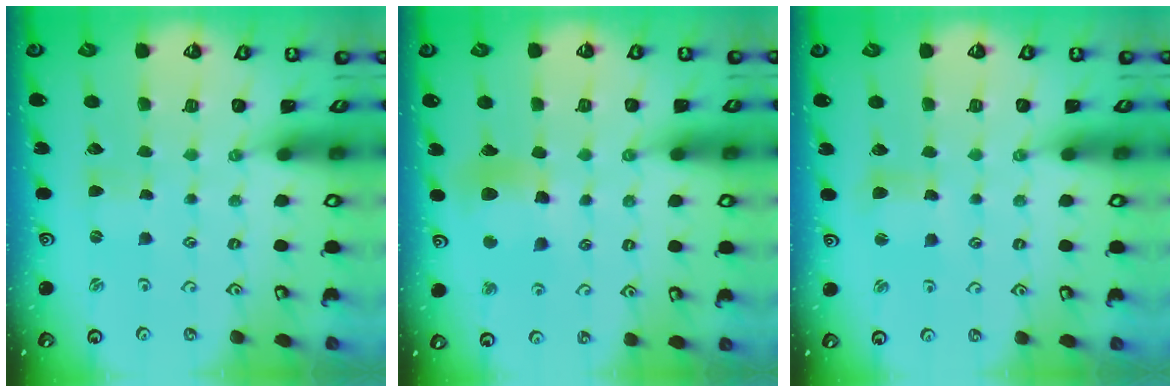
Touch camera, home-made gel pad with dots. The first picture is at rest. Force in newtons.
{"total": 9.8, "press": 9.7, "slide": 1.2}
{"total": 4.3, "press": 4.2, "slide": 0.6}